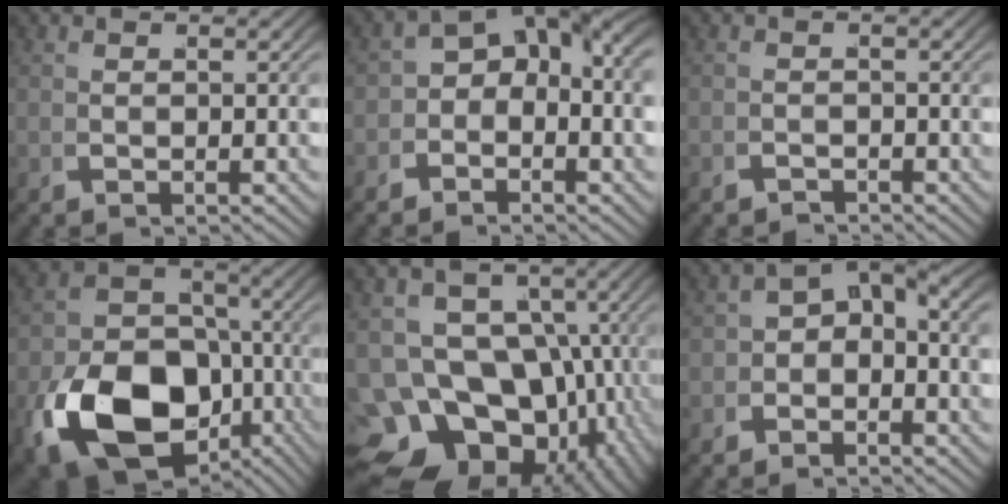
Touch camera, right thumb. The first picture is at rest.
{"total": 8.7, "force": [0.2, 6.2, 6.1], "torque": [-0.075, 0.024, -0.019]}
{"total": 1.5, "force": [-1.4, -0.3, -0.5], "torque": [0.018, 0.000, -0.029]}
{"total": 15.2, "force": [-5.0, 9.5, 10.8], "torque": [-0.198, -0.050, -0.064]}
{"total": 18.8, "force": [-6.1, 14.4, 10.5], "torque": [-0.213, -0.097, -0.080]}
{"total": 4.8, "force": [-0.8, 3.6, 3.0], "torque": [-0.042, 0.001, -0.020]}